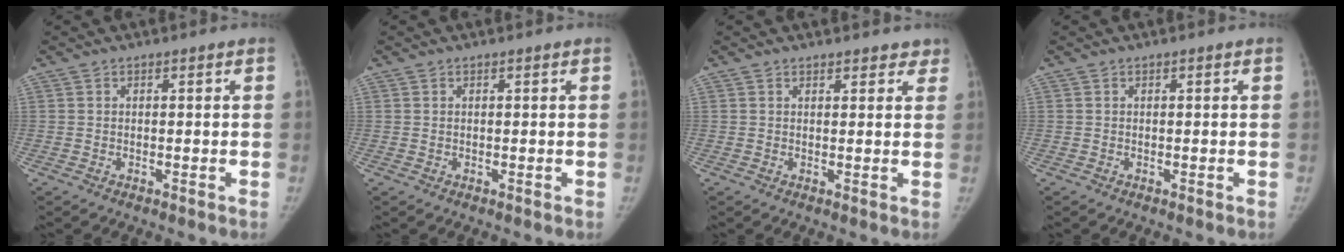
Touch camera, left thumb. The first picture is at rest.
{"total": 0.0}
{"total": 3.5, "force": [3.0, 1.6, 0.9], "torque": [0.026, -0.009, 0.029]}
{"total": 0.0}